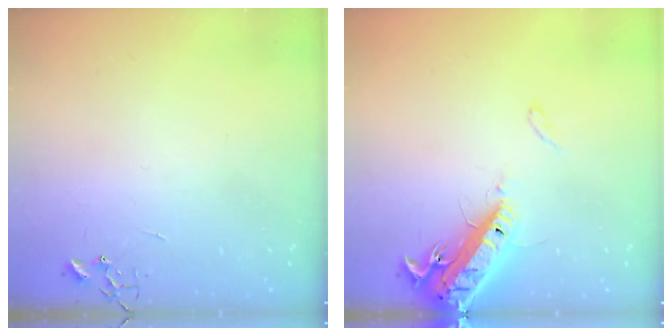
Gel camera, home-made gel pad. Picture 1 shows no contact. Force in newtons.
{"total": 16.2, "press": 15.7, "slide": 3.6}